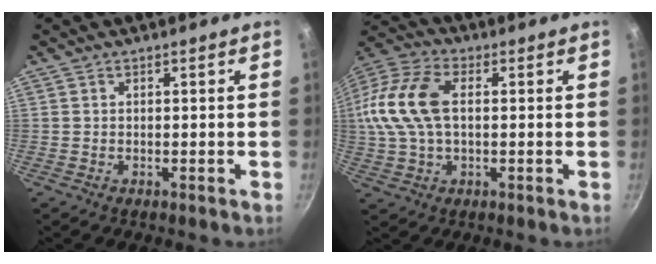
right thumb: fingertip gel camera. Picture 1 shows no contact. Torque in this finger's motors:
{"motor_torque": [1.28, 3.38, 1.61, -0.59, 0.26]}